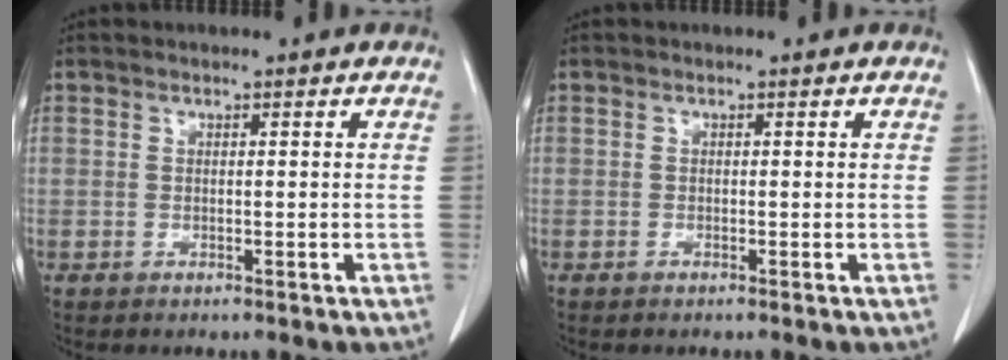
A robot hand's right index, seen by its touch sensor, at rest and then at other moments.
{"total": 0.0}